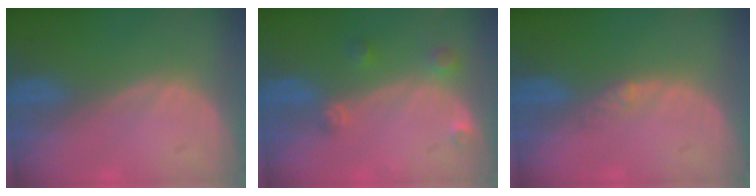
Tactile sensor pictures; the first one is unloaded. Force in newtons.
{"total": 2.7, "press": 2.7, "slide": 0.3}
{"total": 1.8, "press": 1.6, "slide": 1.0}